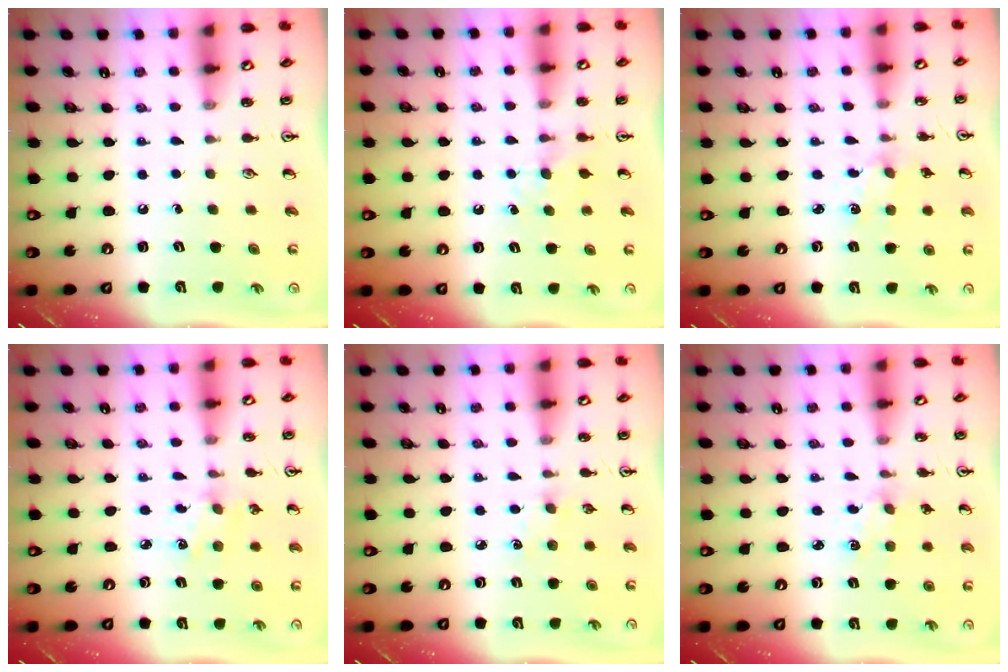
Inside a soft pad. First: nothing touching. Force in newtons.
{"total": 3.9, "press": 3.8, "slide": 0.6}
{"total": 2.7, "press": 2.7, "slide": 0.3}
{"total": 1.7, "press": 1.7, "slide": 0.4}
{"total": 2.9, "press": 2.9, "slide": 0.4}
{"total": 2.4, "press": 2.4, "slide": 0.3}